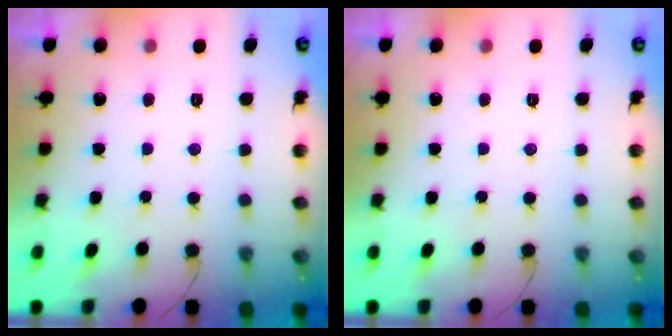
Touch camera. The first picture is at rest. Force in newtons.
{"total": 0.0}